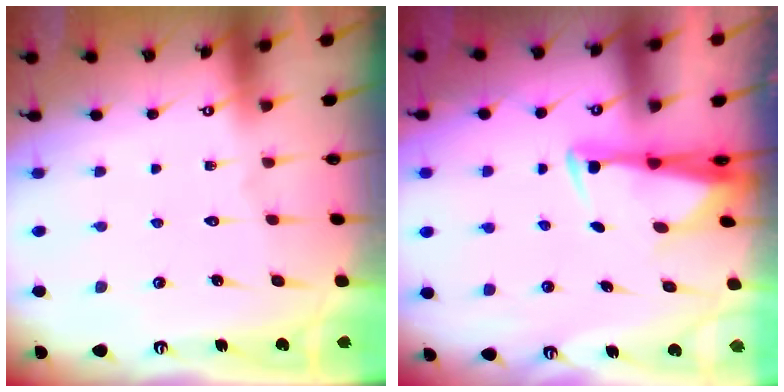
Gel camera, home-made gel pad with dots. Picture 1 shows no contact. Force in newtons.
{"total": 2.8, "press": 2.6, "slide": 1.0}